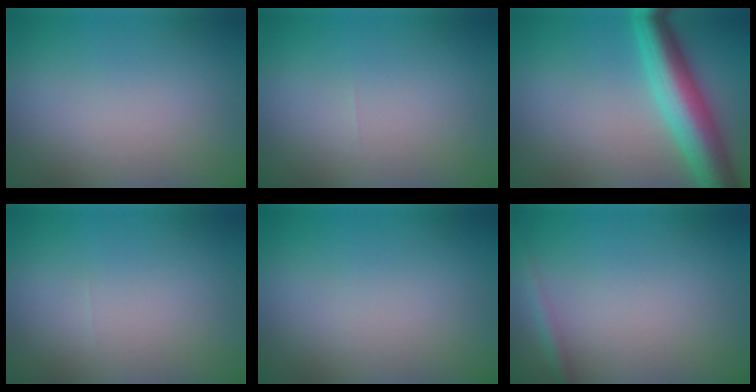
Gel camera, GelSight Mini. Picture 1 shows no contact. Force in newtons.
{"total": 0.0}
{"total": 6.8, "press": 6.8, "slide": 0.1}
{"total": 0.0}
{"total": 0.0}
{"total": 1.1, "press": 1.1, "slide": 0.1}